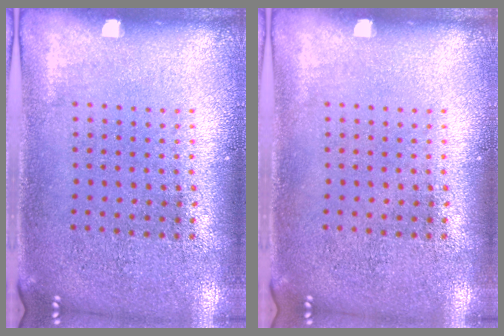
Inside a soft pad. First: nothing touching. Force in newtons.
{"total": 0.0}